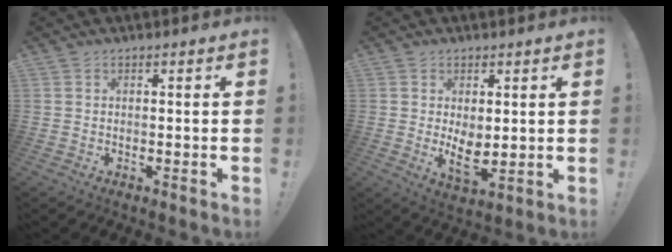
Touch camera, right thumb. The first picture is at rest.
{"total": 6.9, "force": [0.9, 3.7, 5.8], "torque": [-0.085, -0.021, 0.020]}